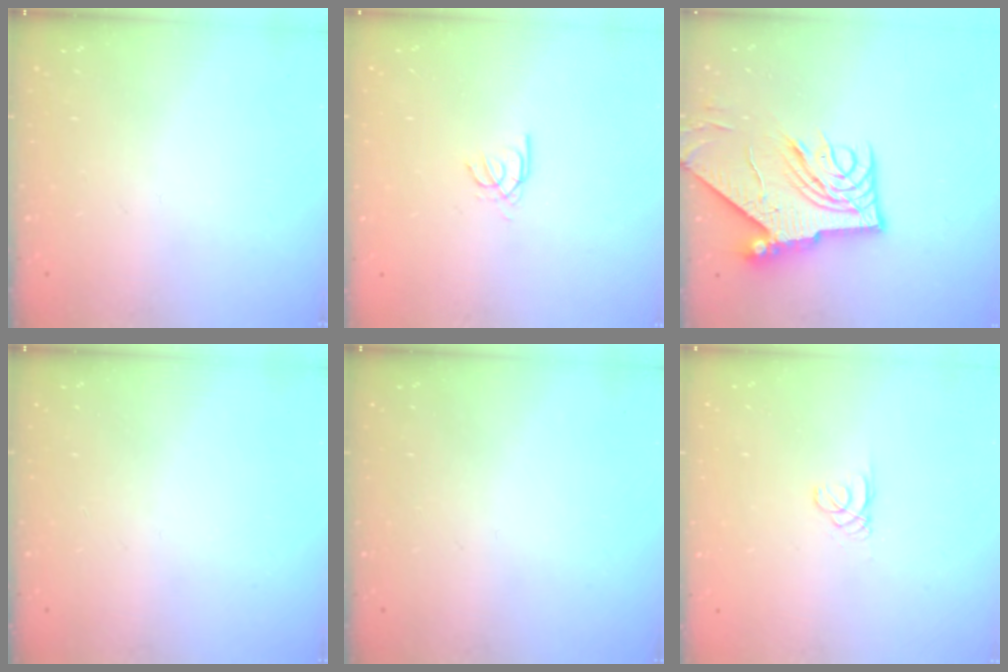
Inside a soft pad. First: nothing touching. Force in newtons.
{"total": 2.4, "press": 2.4, "slide": 0.3}
{"total": 14.4, "press": 14.4, "slide": 1.3}
{"total": 0.0}
{"total": 0.0}
{"total": 0.6, "press": 0.6, "slide": 0.1}